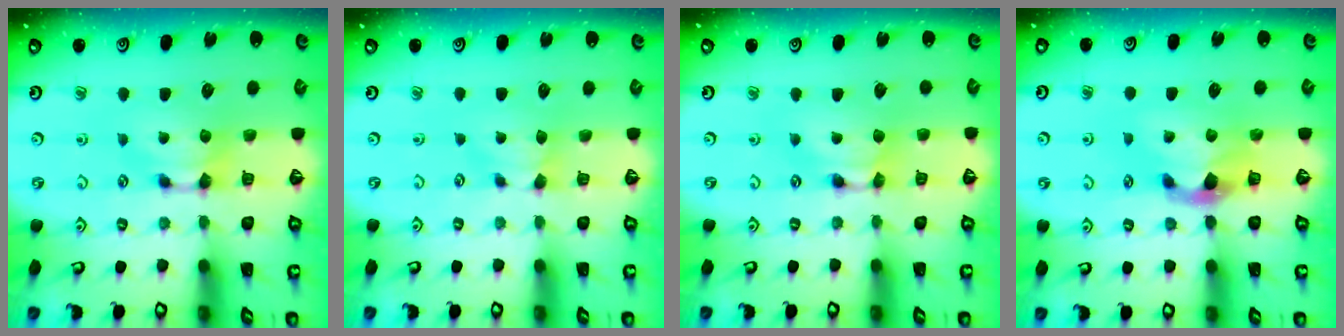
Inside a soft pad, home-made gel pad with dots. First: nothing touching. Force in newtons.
{"total": 1.6, "press": 1.4, "slide": 0.7}
{"total": 1.8, "press": 1.8, "slide": 0.1}
{"total": 2.9, "press": 2.5, "slide": 1.5}